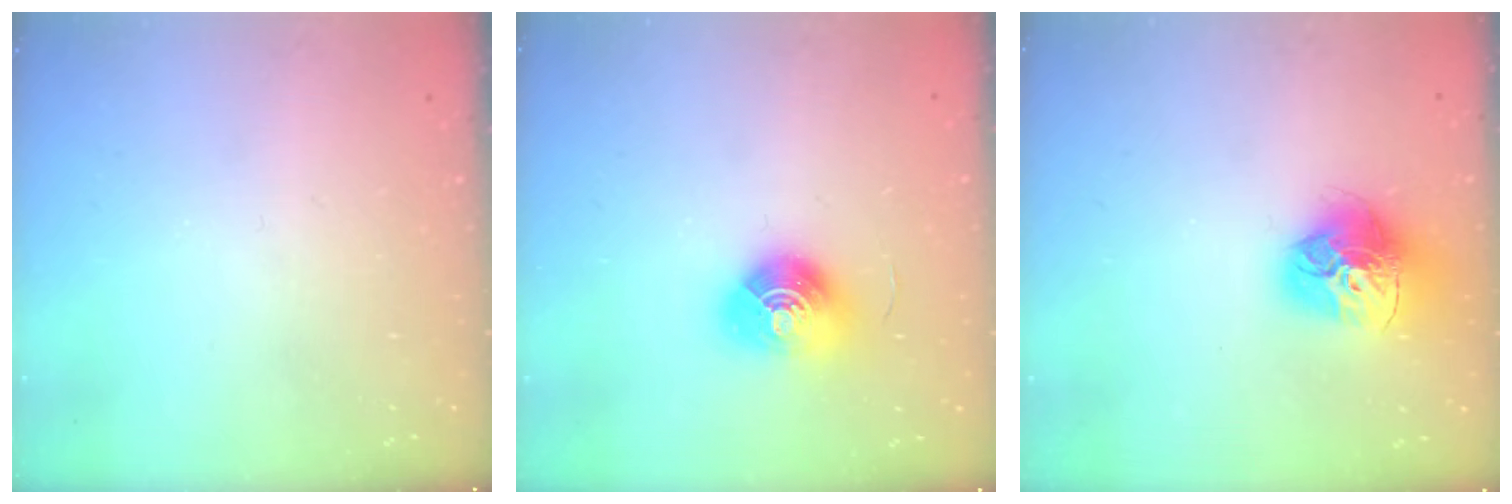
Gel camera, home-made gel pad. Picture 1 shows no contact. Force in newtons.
{"total": 10.4, "press": 10.4, "slide": 0.3}
{"total": 16.9, "press": 16.8, "slide": 1.7}